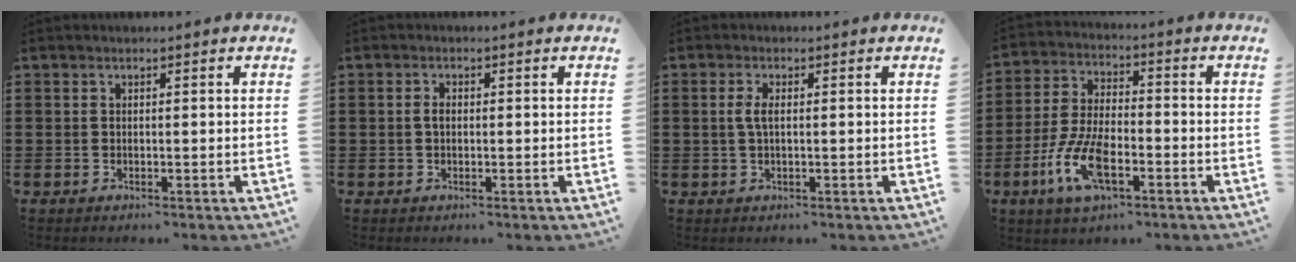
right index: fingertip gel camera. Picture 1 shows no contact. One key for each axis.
{"total": 1.5, "fx": 0.0, "fy": 0.8, "fz": 1.3, "tx": -0.025, "ty": 0.004, "tz": -0.001}
{"total": 2.4, "fx": 0.1, "fy": 0.8, "fz": 2.2, "tx": -0.058, "ty": -0.003, "tz": -0.004}
{"total": 9.7, "fx": -4.1, "fy": 4.0, "fz": 7.8, "tx": -0.185, "ty": -0.009, "tz": -0.080}